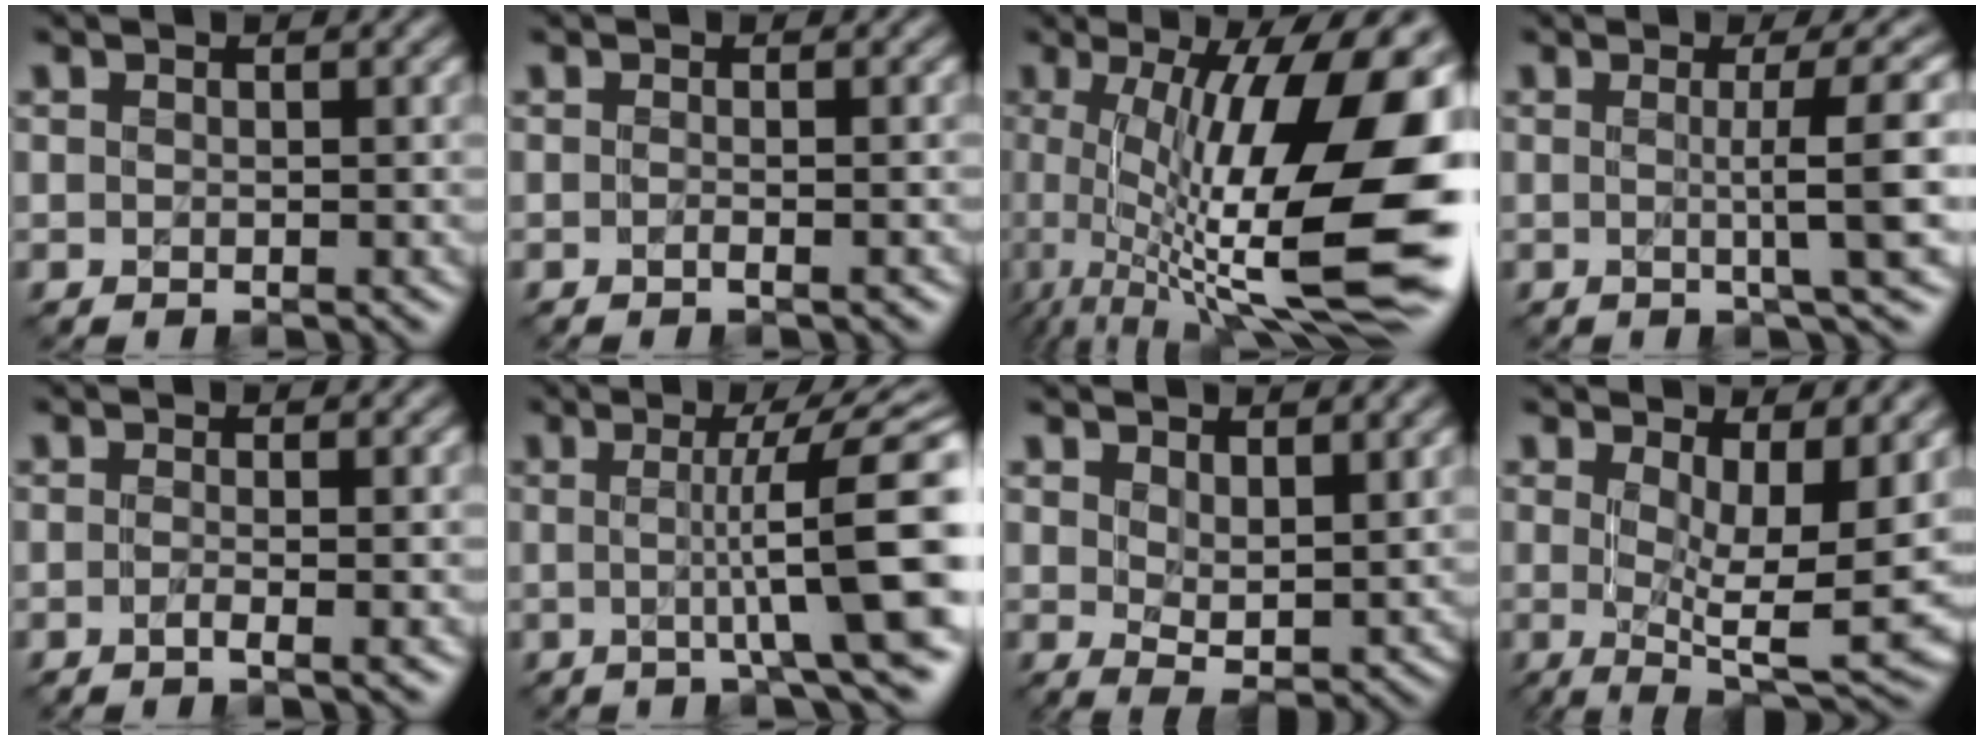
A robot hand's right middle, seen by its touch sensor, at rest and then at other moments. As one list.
[{"total": 1.1, "force": [-0.6, 0.3, 0.9], "torque": [-0.008, -0.001, -0.016]}, {"total": 16.4, "force": [0.9, 5.3, 15.5], "torque": [-0.219, 0.001, 0.013]}, {"total": 5.5, "force": [0.1, 0.7, 5.5], "torque": [-0.078, 0.006, -0.003]}, {"total": 1.8, "force": [-0.5, 0.5, 1.6], "torque": [-0.017, -0.003, -0.017]}, {"total": 9.3, "force": [0.0, 1.6, 9.1], "torque": [-0.109, 0.008, -0.007]}, {"total": 3.2, "force": [1.8, 1.2, 2.4], "torque": [-0.045, -0.008, 0.036]}, {"total": 7.5, "force": [1.0, 2.0, 7.2], "torque": [-0.115, -0.018, 0.021]}]